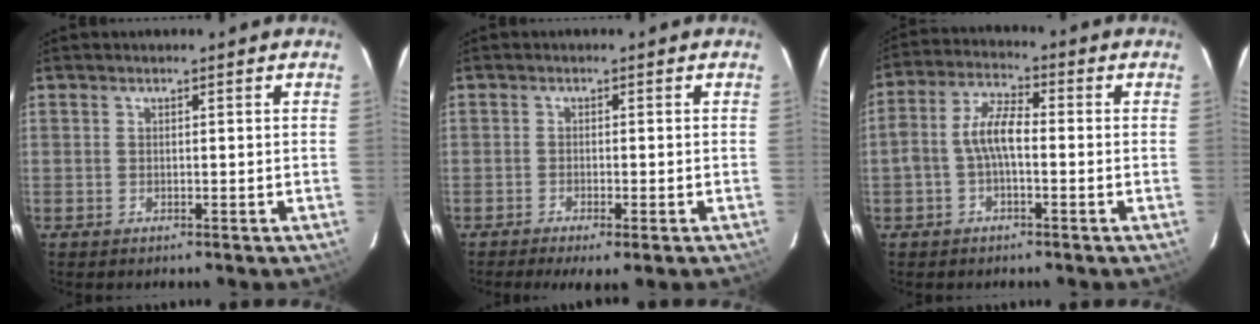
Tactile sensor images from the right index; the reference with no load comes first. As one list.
[{"total": 4.0, "force": [-2.7, 0.4, 2.9], "torque": [-0.064, -0.015, -0.045]}, {"total": 6.4, "force": [-1.2, 2.7, 5.7], "torque": [-0.122, 0.021, -0.024]}]